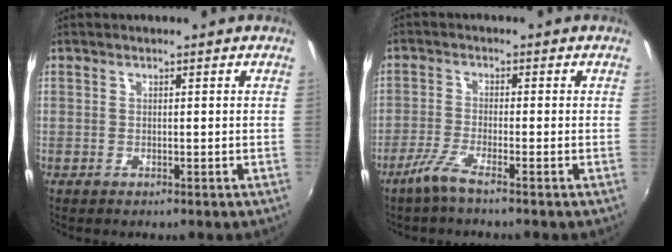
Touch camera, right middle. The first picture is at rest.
{"total": 4.1, "force": [-3.0, -0.2, 2.7], "torque": [-0.072, -0.008, -0.062]}